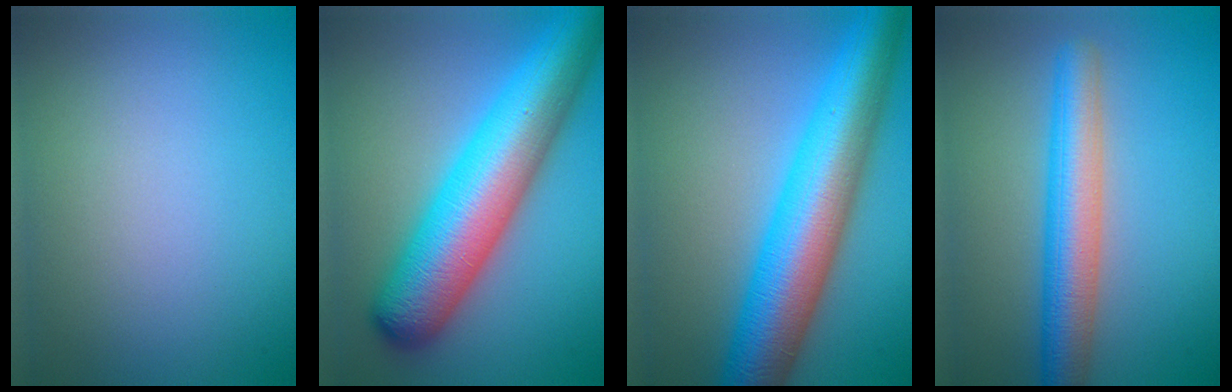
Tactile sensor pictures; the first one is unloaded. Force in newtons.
{"total": 12.2, "press": 12.2, "slide": 0.4}
{"total": 11.6, "press": 11.6, "slide": 0.1}
{"total": 5.9, "press": 5.9, "slide": 0.3}